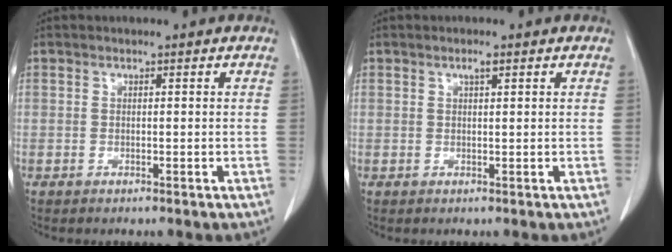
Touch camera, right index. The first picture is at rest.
{"total": 1.7, "force": [0.9, 0.6, 1.3], "torque": [-0.028, 0.003, 0.017]}